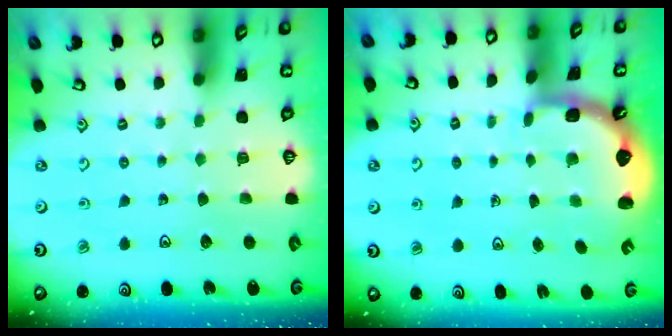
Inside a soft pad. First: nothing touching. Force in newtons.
{"total": 2.6, "press": 1.7, "slide": 1.9}